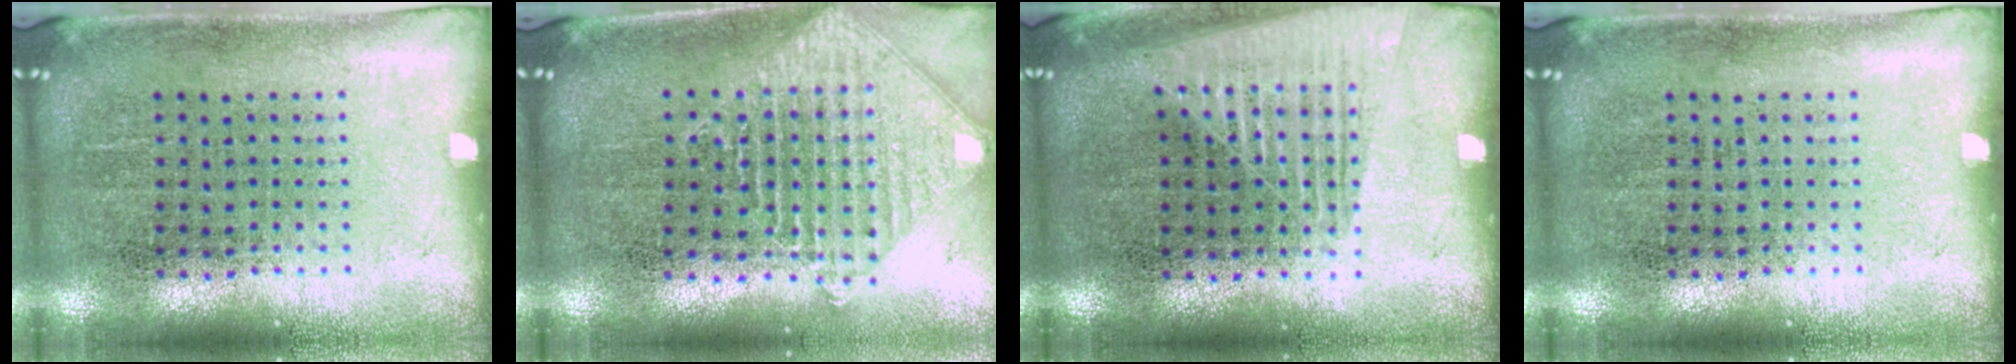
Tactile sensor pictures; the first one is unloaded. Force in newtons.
{"total": 1.5, "press": 1.3, "slide": 0.6}
{"total": 1.5, "press": 1.5, "slide": 0.4}
{"total": 0.0}